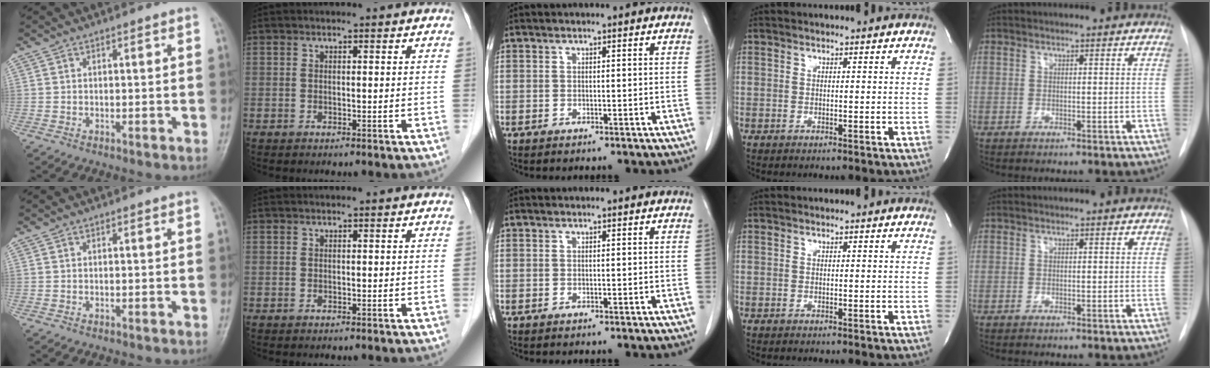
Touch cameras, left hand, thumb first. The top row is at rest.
{}